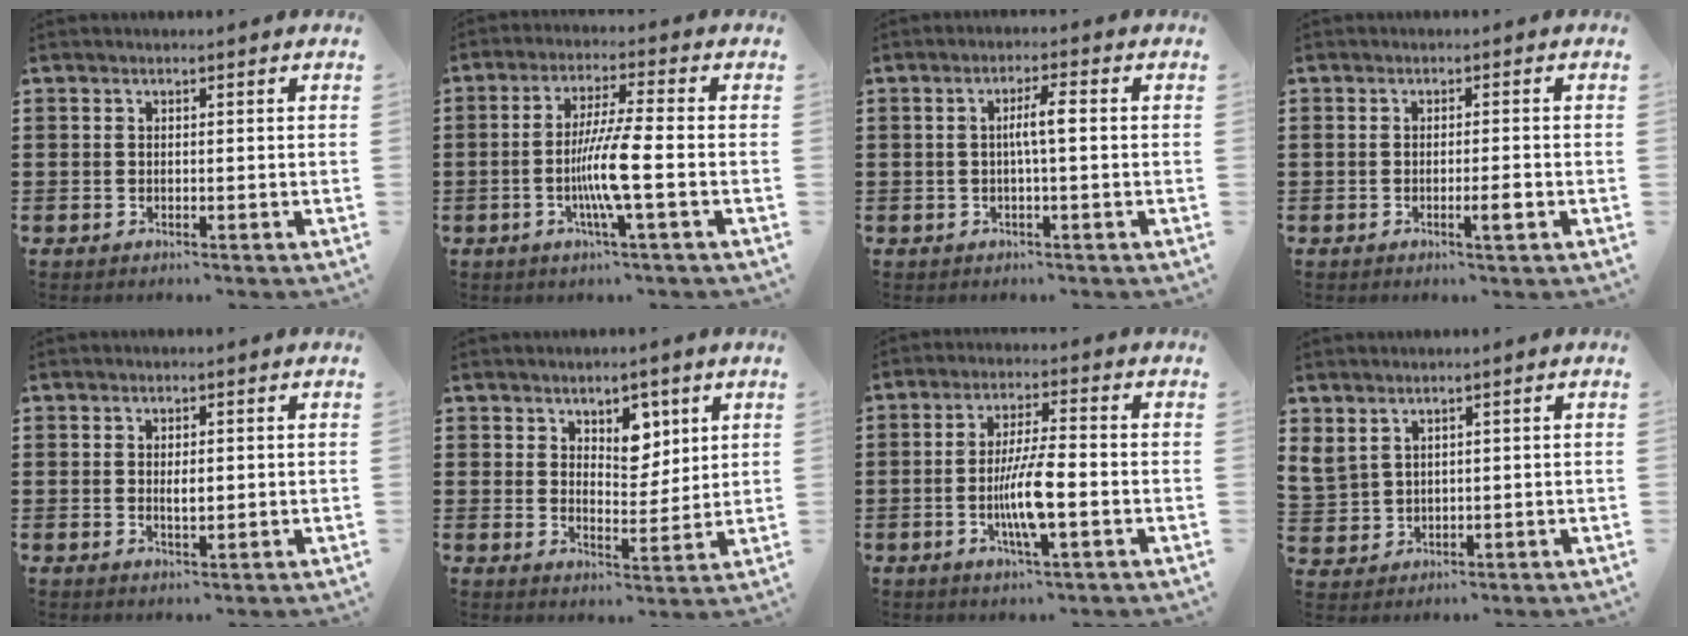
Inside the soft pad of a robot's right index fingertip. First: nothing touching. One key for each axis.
{"total": 8.0, "fx": -2.0, "fy": 0.0, "fz": 7.7, "tx": -0.152, "ty": -0.017, "tz": -0.043}
{"total": 3.6, "fx": 0.0, "fy": 0.3, "fz": 3.5, "tx": -0.066, "ty": 0.000, "tz": -0.004}
{"total": 2.4, "fx": -1.0, "fy": 0.2, "fz": 2.2, "tx": -0.037, "ty": -0.002, "tz": -0.016}
{"total": 2.0, "fx": 0.1, "fy": 0.7, "fz": 1.9, "tx": -0.036, "ty": 0.002, "tz": 0.001}
{"total": 5.3, "fx": 3.4, "fy": 3.4, "fz": 2.2, "tx": -0.036, "ty": -0.004, "tz": 0.057}
{"total": 7.9, "fx": -2.1, "fy": 1.4, "fz": 7.5, "tx": -0.144, "ty": -0.007, "tz": -0.040}
{"total": 2.9, "fx": 2.2, "fy": 1.8, "fz": 0.5, "tx": -0.022, "ty": 0.007, "tz": 0.043}